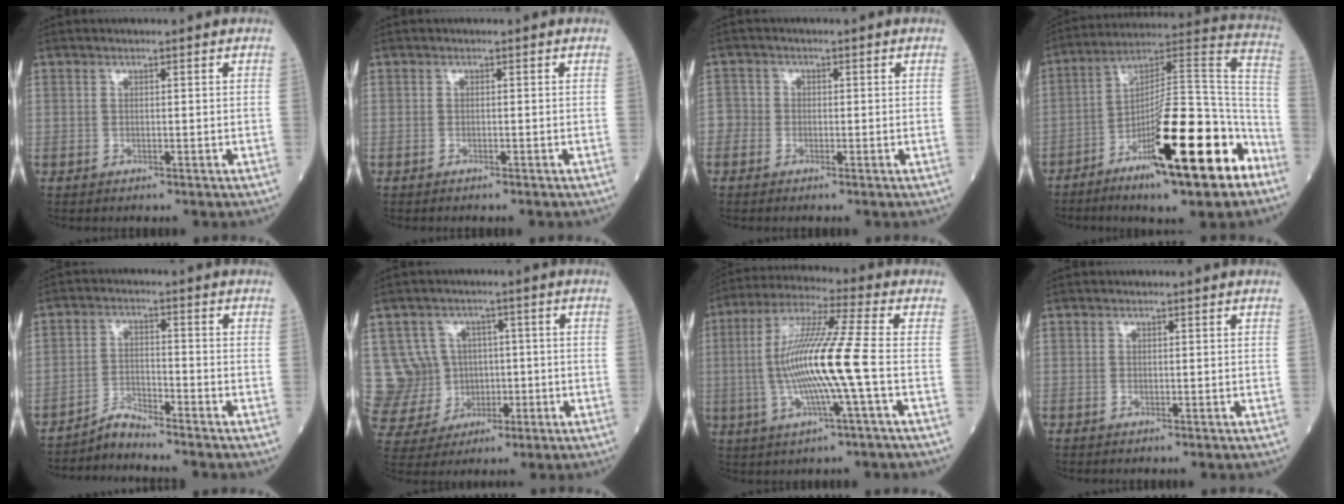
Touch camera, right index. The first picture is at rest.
{"total": 0.8, "force": [-0.7, -0.1, 0.4], "torque": [-0.003, 0.001, -0.008]}
{"total": 2.2, "force": [-1.0, 1.9, 0.3], "torque": [0.001, 0.008, -0.025]}
{"total": 22.8, "force": [-11.3, 3.6, 19.5], "torque": [-0.278, 0.000, -0.176]}
{"total": 3.4, "force": [-3.3, -0.6, -0.2], "torque": [0.001, -0.015, -0.061]}
{"total": 9.4, "force": [0.7, 9.2, 1.4], "torque": [-0.045, 0.035, 0.034]}
{"total": 13.6, "force": [-1.6, -0.7, 13.5], "torque": [-0.271, 0.004, -0.035]}
{"total": 0.0}